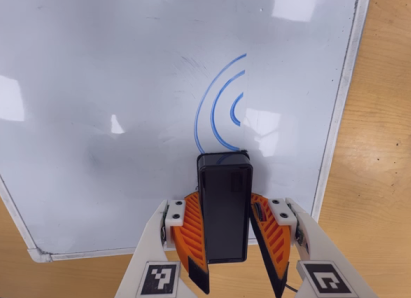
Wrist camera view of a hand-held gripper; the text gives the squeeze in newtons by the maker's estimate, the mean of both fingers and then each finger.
{"total": 8.0, "left": 9.1, "right": 6.9}